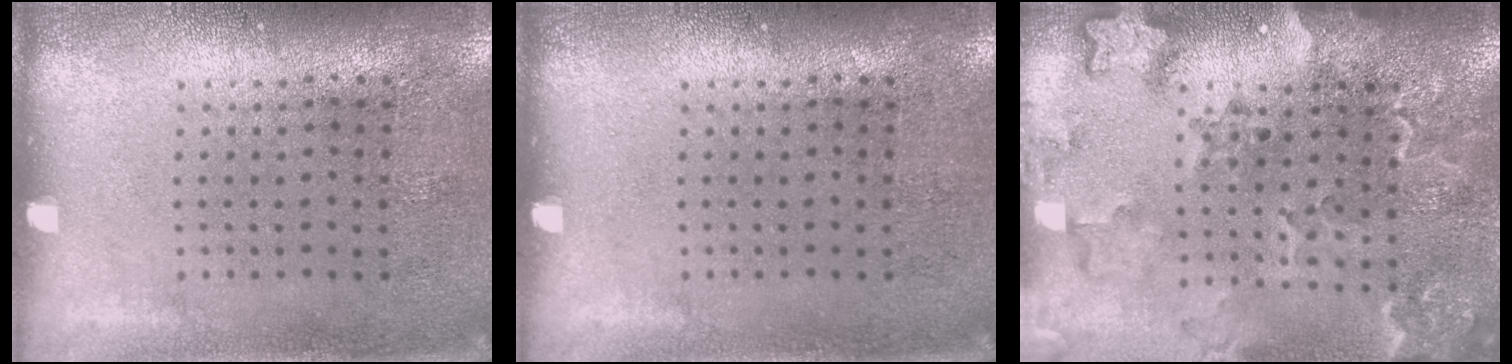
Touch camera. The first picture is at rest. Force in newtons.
{"total": 0.0}
{"total": 2.7, "press": 2.4, "slide": 1.2}